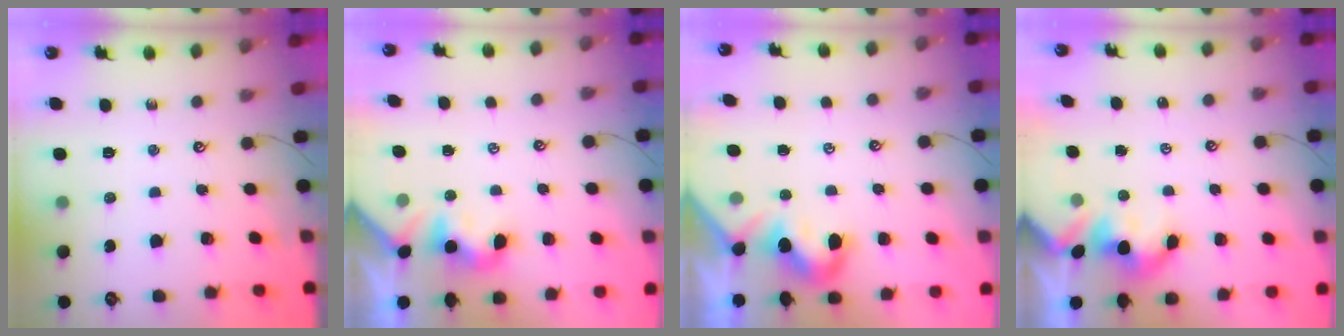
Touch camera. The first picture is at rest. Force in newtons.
{"total": 2.0, "press": 2.0, "slide": 0.5}
{"total": 2.1, "press": 2.0, "slide": 0.6}
{"total": 1.8, "press": 1.8, "slide": 0.1}